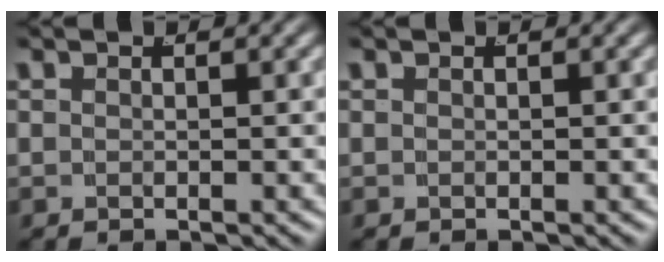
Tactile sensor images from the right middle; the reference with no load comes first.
{"total": 0.0}